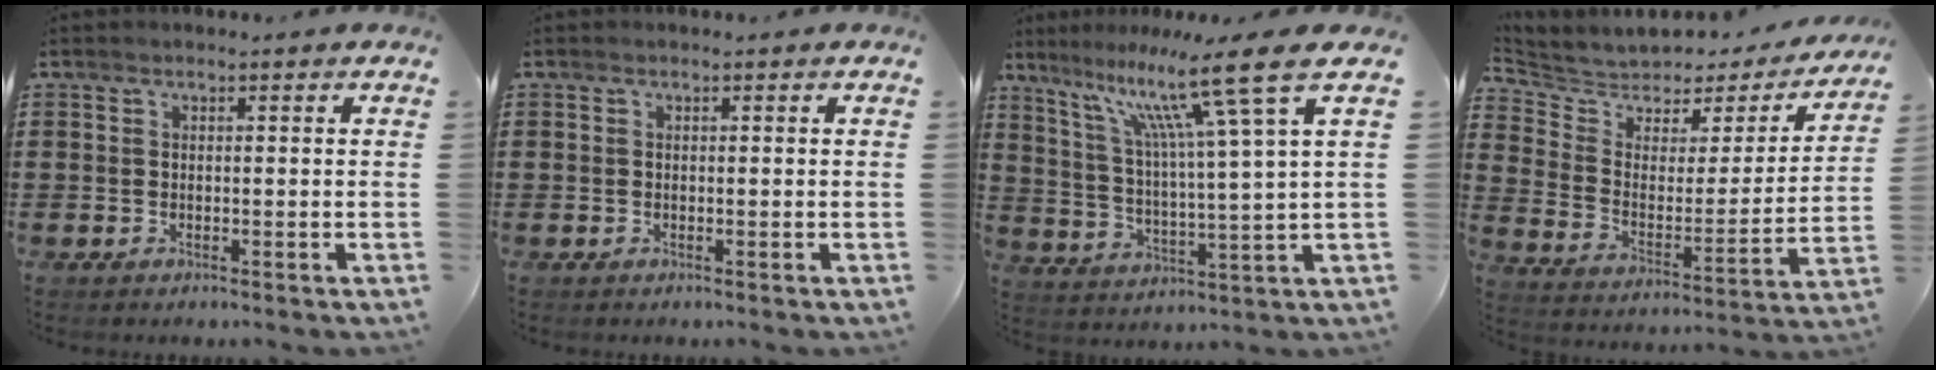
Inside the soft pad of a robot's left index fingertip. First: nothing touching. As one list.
[{"total": 0.0}, {"total": 13.6, "force": [8.6, -0.5, 10.5], "torque": [-0.205, -0.050, 0.125]}, {"total": 4.4, "force": [3.9, 2.0, 0.3], "torque": [-0.041, -0.034, 0.060]}]